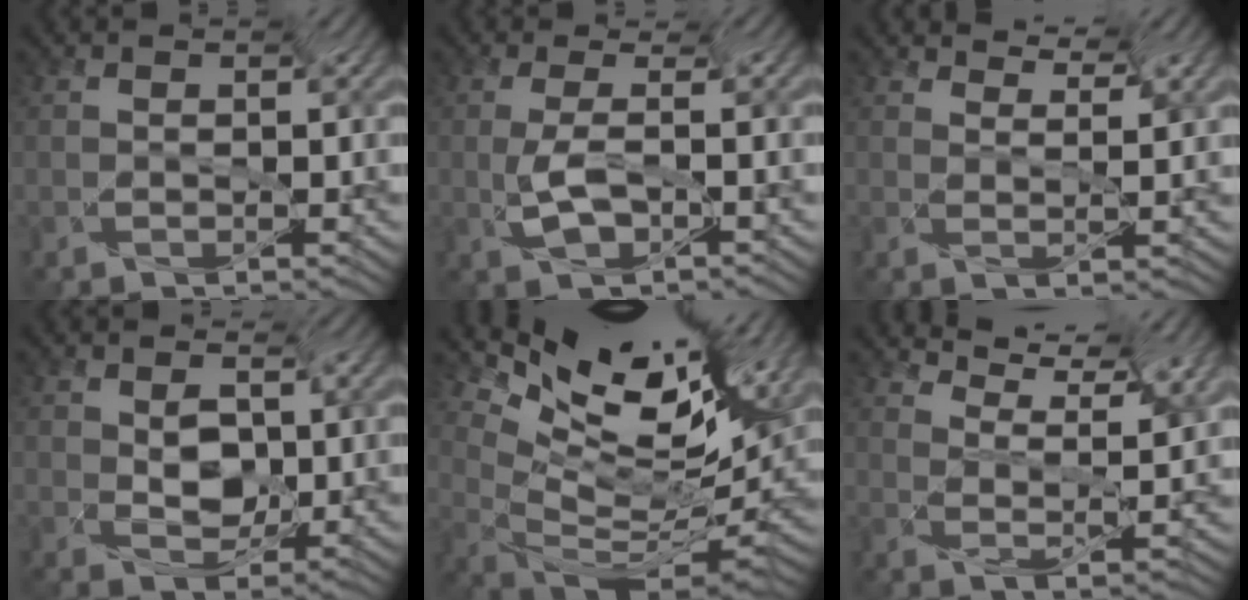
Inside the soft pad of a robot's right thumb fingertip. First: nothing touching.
{"total": 2.9, "force": [-2.0, 0.6, 2.0], "torque": [-0.047, -0.003, -0.034]}
{"total": 2.2, "force": [2.1, -0.7, 0.2], "torque": [-0.014, 0.002, 0.038]}
{"total": 3.3, "force": [-1.3, 2.0, 2.2], "torque": [-0.062, 0.000, -0.027]}
{"total": 12.0, "force": [4.9, 3.1, 10.5], "torque": [-0.152, 0.034, 0.090]}
{"total": 6.6, "force": [5.6, -0.1, 3.6], "torque": [-0.083, 0.009, 0.086]}